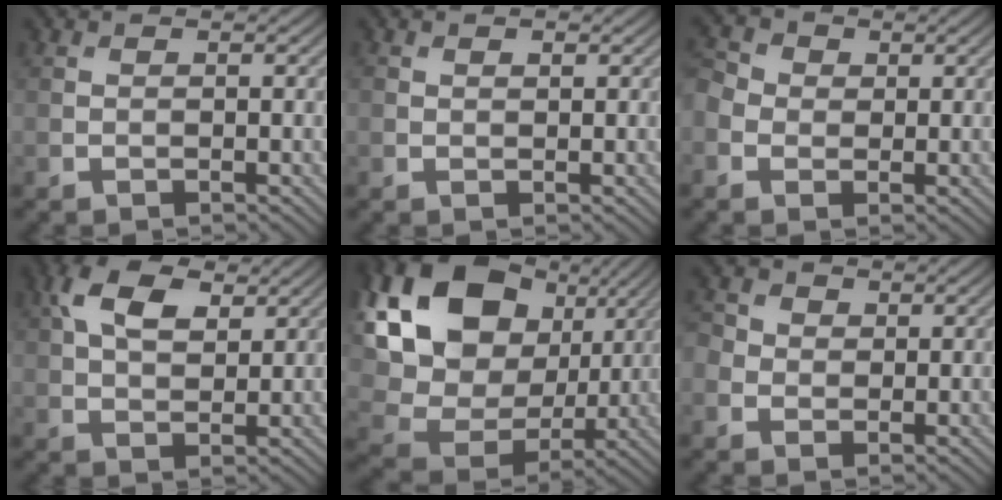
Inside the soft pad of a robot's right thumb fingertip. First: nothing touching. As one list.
[{"total": 1.0, "force": [0.6, 0.5, 0.6], "torque": [-0.010, 0.000, 0.011]}, {"total": 4.1, "force": [-0.2, 3.6, 2.0], "torque": [-0.058, 0.008, -0.011]}, {"total": 8.1, "force": [3.6, 4.5, 5.7], "torque": [-0.127, 0.010, 0.062]}, {"total": 23.7, "force": [8.8, 18.2, 12.4], "torque": [-0.353, 0.045, 0.188]}, {"total": 2.9, "force": [0.2, 2.7, 1.1], "torque": [-0.033, 0.004, 0.002]}]